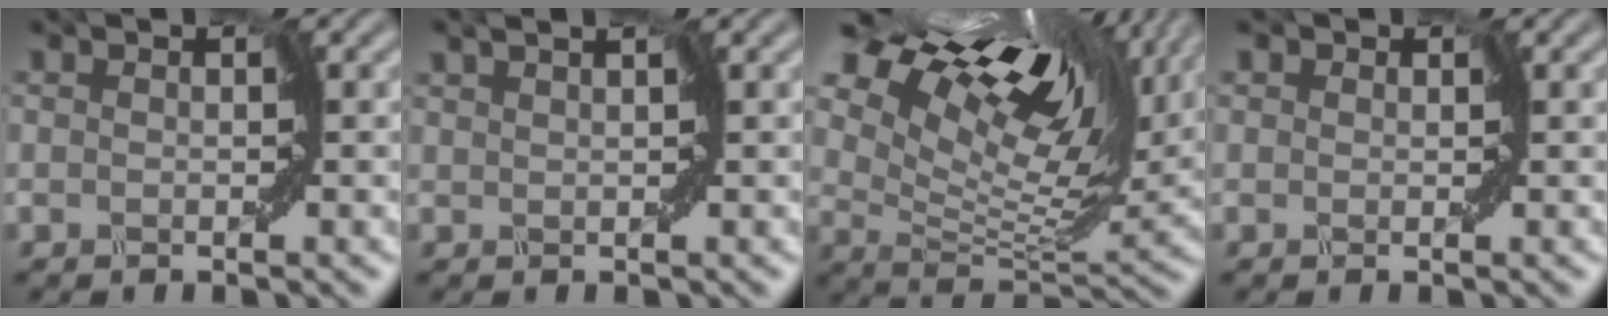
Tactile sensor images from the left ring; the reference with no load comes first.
{"total": 0.7, "force": [0.4, -0.5, -0.2], "torque": [-0.003, -0.002, 0.014]}
{"total": 16.2, "force": [11.7, 5.7, 9.6], "torque": [-0.203, 0.044, 0.183]}
{"total": 1.3, "force": [0.6, 1.0, 0.5], "torque": [0.003, 0.009, -0.003]}